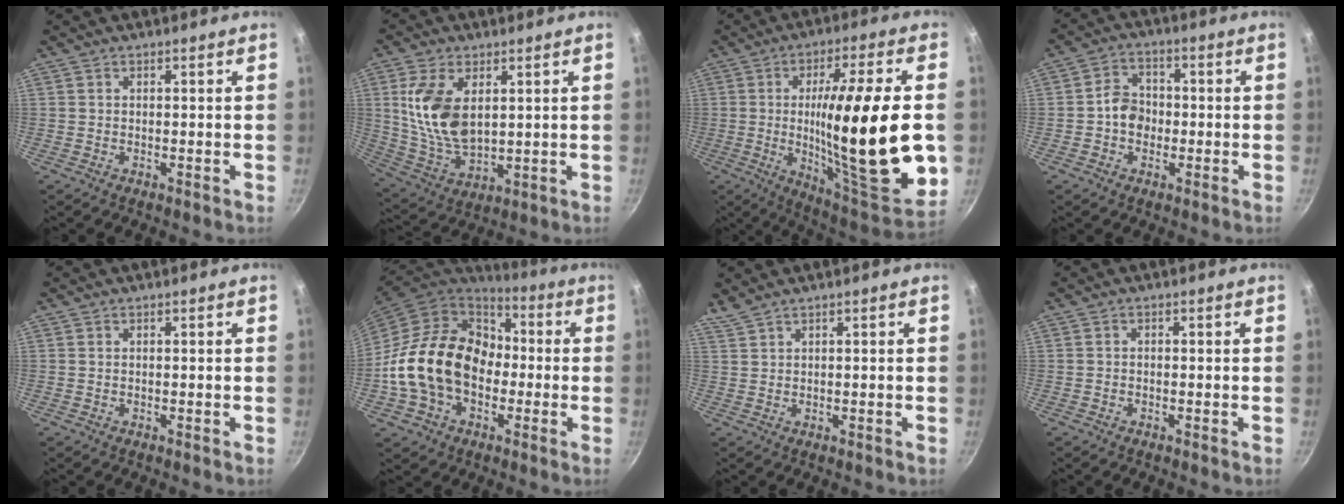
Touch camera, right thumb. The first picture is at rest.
{"total": 13.8, "force": [3.3, 8.0, 10.7], "torque": [-0.200, -0.025, 0.075]}
{"total": 28.7, "force": [-1.2, 6.2, 28.0], "torque": [-0.430, -0.017, -0.012]}
{"total": 6.0, "force": [-0.9, 5.0, 3.2], "torque": [-0.022, 0.018, -0.025]}
{"total": 0.0}
{"total": 21.4, "force": [-2.2, 16.1, 13.9], "torque": [-0.228, 0.051, -0.039]}
{"total": 1.9, "force": [1.6, 0.2, 1.1], "torque": [-0.027, 0.001, 0.039]}
{"total": 0.5, "force": [-0.3, 0.3, 0.3], "torque": [-0.006, 0.004, -0.006]}